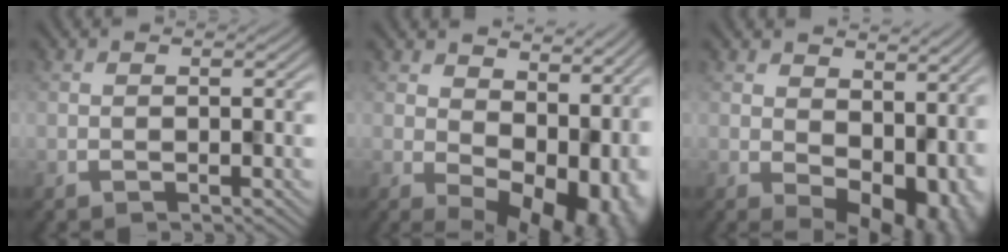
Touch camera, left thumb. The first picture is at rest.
{"total": 13.6, "force": [1.2, 8.9, 10.2], "torque": [-0.112, -0.040, 0.062]}
{"total": 10.3, "force": [0.5, 7.0, 7.5], "torque": [-0.092, -0.036, 0.035]}